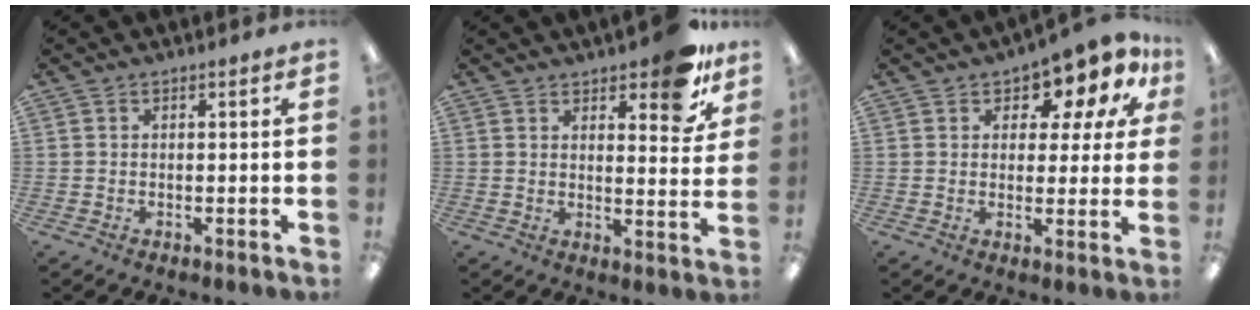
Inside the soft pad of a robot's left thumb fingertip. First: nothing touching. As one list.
[{"total": 10.9, "force": [7.8, 4.0, 6.5], "torque": [-0.074, -0.046, 0.131]}, {"total": 9.5, "force": [6.6, 4.4, 5.2], "torque": [-0.072, -0.042, 0.114]}]